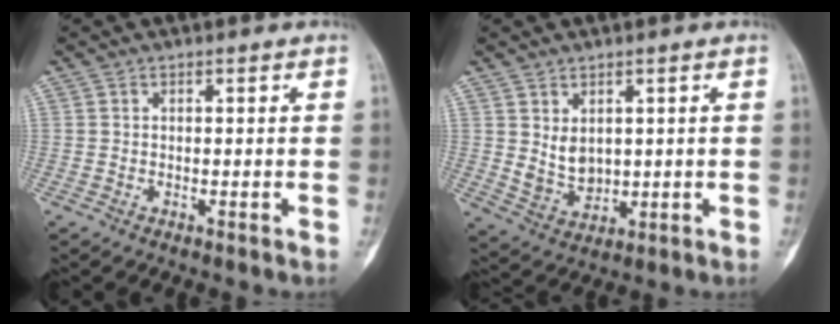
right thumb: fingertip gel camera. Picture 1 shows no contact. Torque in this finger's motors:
{"motor_torque": [0.10, 1.93, 0.50, -0.06, 0.14]}